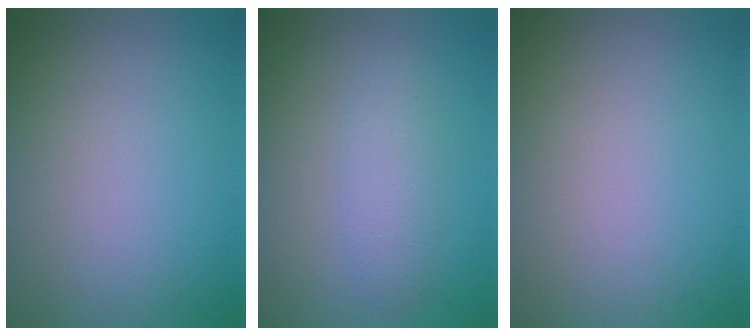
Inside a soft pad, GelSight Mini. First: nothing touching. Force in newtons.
{"total": 2.4, "press": 2.4, "slide": 0.0}
{"total": 0.0}